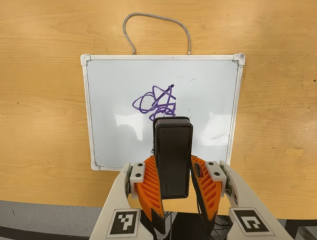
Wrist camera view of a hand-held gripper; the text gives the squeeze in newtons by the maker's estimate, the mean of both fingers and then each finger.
{"total": 5.2, "left": 4.3, "right": 6.2}